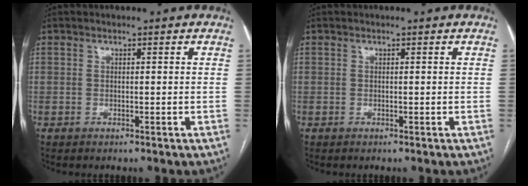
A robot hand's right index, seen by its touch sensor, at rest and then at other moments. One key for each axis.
{"total": 0.0}